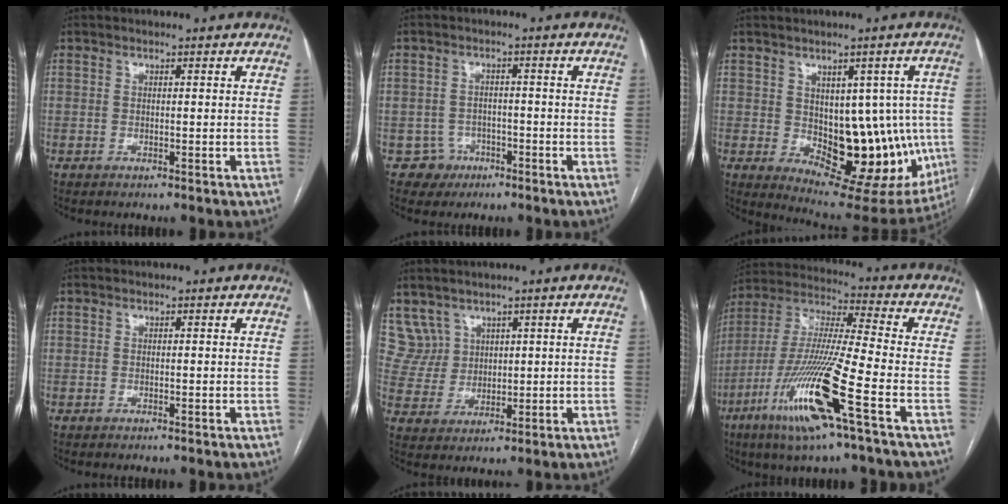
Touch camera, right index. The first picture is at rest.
{"total": 3.8, "force": [-1.7, 3.4, -0.5], "torque": [0.022, 0.018, -0.026]}
{"total": 16.5, "force": [-1.6, 8.8, 13.8], "torque": [-0.157, 0.006, 0.006]}
{"total": 0.0}
{"total": 5.5, "force": [3.6, 4.2, -0.3], "torque": [0.001, 0.015, 0.084]}
{"total": 17.8, "force": [-8.1, 0.2, 15.9], "torque": [-0.341, -0.031, -0.159]}